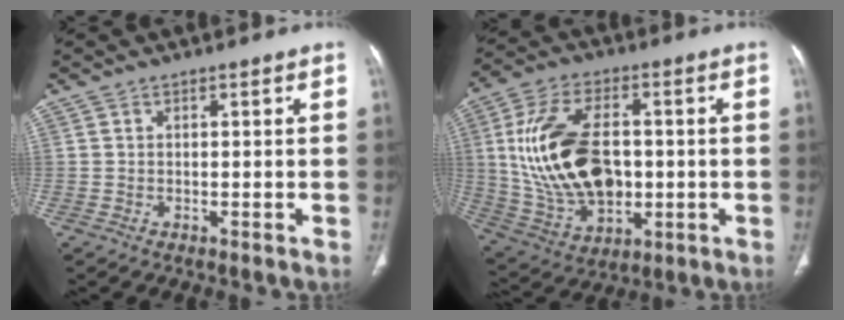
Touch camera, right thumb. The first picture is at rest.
{"total": 20.9, "force": [0.5, 12.8, 16.5], "torque": [-0.304, -0.001, 0.025]}